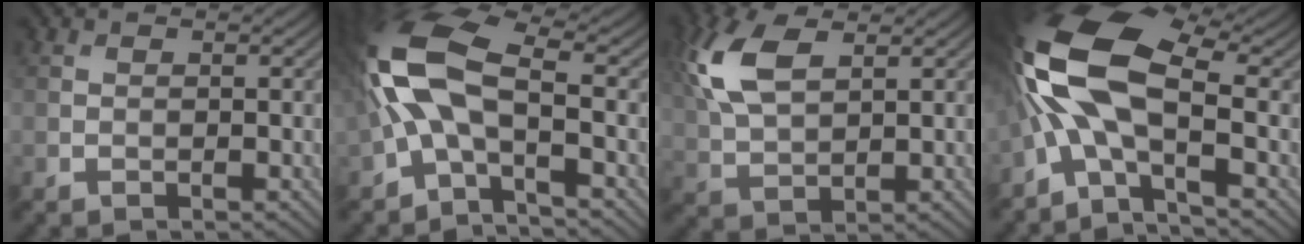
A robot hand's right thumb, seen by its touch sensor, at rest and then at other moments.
{"total": 11.0, "force": [-1.0, 4.8, 9.8], "torque": [-0.225, 0.017, -0.043]}
{"total": 9.6, "force": [3.9, 4.8, 7.3], "torque": [-0.203, 0.019, 0.075]}
{"total": 14.1, "force": [-0.6, 6.0, 12.8], "torque": [-0.276, 0.017, -0.035]}